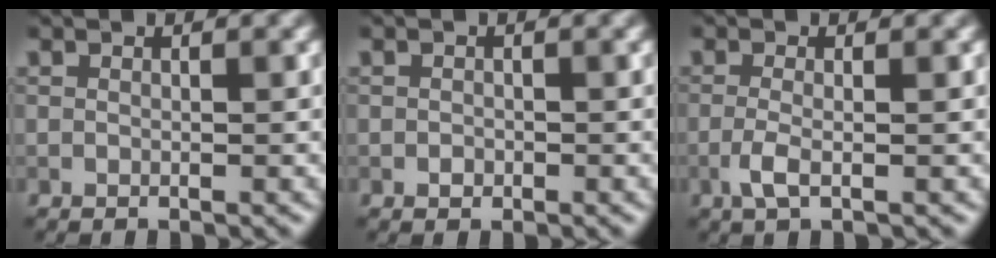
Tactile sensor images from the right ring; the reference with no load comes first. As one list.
[{"total": 0.6, "force": [-0.2, 0.5, 0.2], "torque": [-0.001, -0.004, -0.005]}, {"total": 2.1, "force": [-0.6, 0.6, 1.9], "torque": [-0.038, 0.000, -0.019]}]